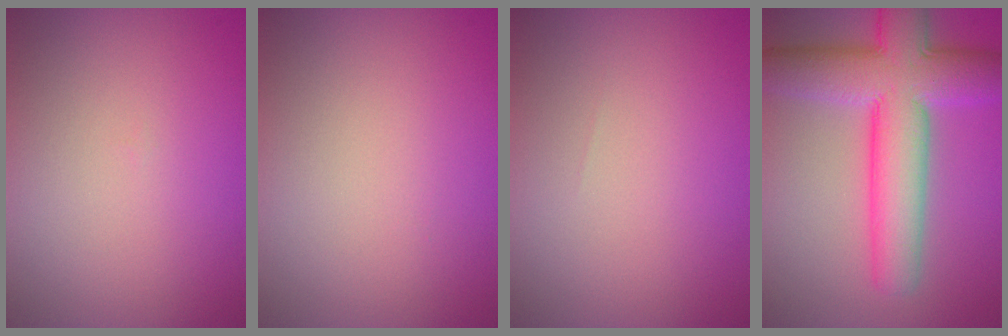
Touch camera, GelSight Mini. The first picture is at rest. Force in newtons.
{"total": 0.0}
{"total": 0.0}
{"total": 10.1, "press": 10.1, "slide": 0.4}